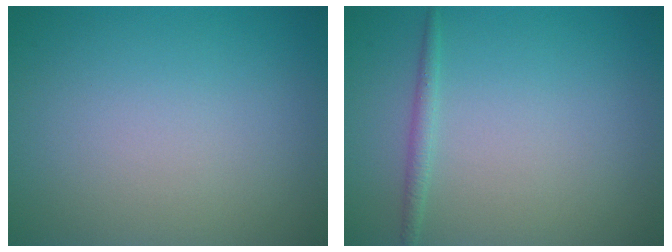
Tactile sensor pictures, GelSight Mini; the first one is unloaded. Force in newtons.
{"total": 1.1, "press": 1.1, "slide": 0.1}